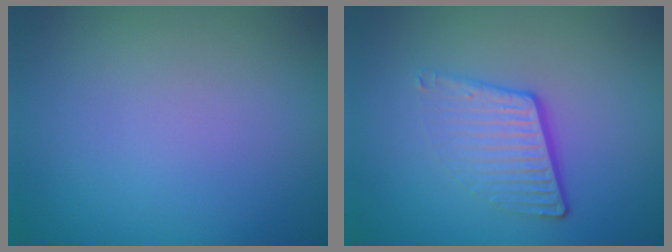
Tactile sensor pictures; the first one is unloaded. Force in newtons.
{"total": 4.0, "press": 2.6, "slide": 3.0}